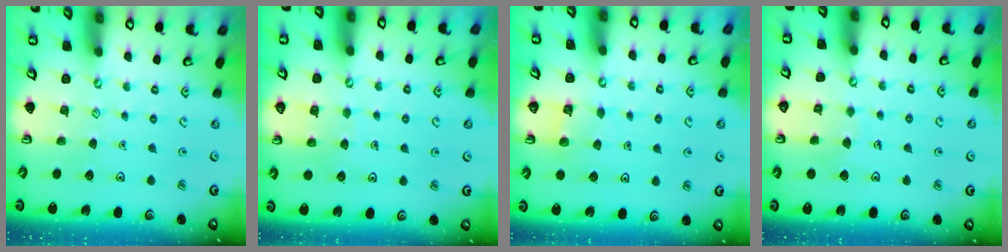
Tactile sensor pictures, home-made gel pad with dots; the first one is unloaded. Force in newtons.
{"total": 4.3, "press": 4.3, "slide": 0.4}
{"total": 4.7, "press": 4.7, "slide": 0.3}
{"total": 4.4, "press": 4.4, "slide": 0.3}